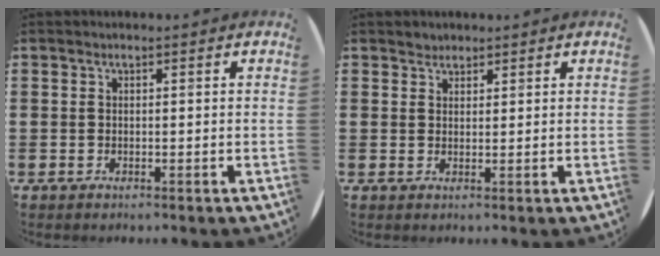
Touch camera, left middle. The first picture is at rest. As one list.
[{"total": 1.5, "force": [1.4, 0.6, -0.2], "torque": [0.003, 0.002, 0.028]}]